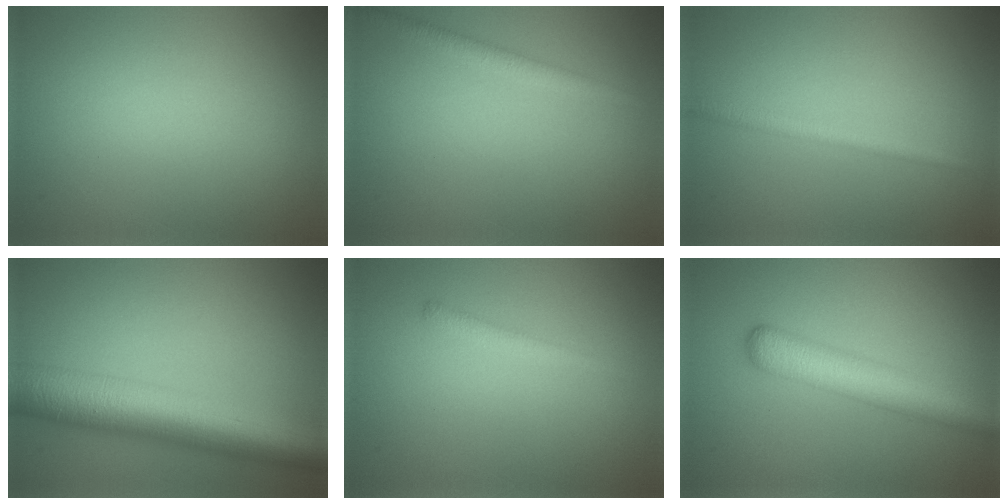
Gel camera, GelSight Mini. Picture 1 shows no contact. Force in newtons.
{"total": 1.8, "press": 1.8, "slide": 0.1}
{"total": 1.6, "press": 1.6, "slide": 0.0}
{"total": 9.9, "press": 9.9, "slide": 0.1}
{"total": 1.2, "press": 1.2, "slide": 0.1}
{"total": 5.5, "press": 5.5, "slide": 0.2}